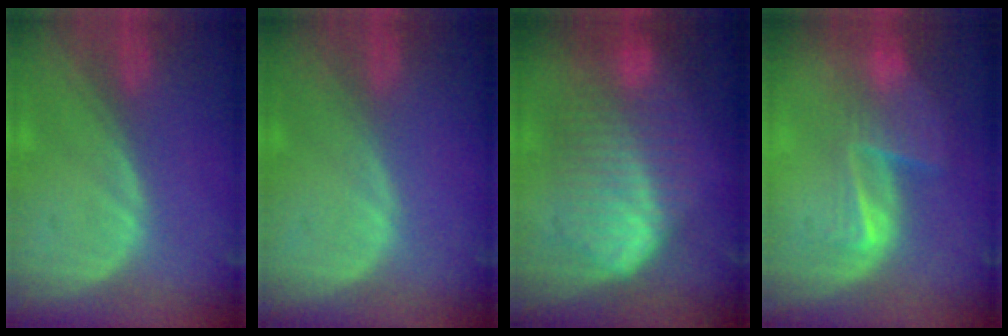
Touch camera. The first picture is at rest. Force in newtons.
{"total": 0.0}
{"total": 10.0, "press": 10.0, "slide": 0.6}
{"total": 6.5, "press": 5.5, "slide": 3.5}